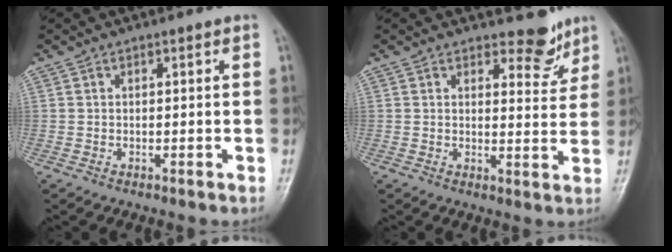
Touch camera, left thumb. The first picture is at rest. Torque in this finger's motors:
{"motor_torque": [-0.07, -0.09, -0.11, -0.15, 0.02]}